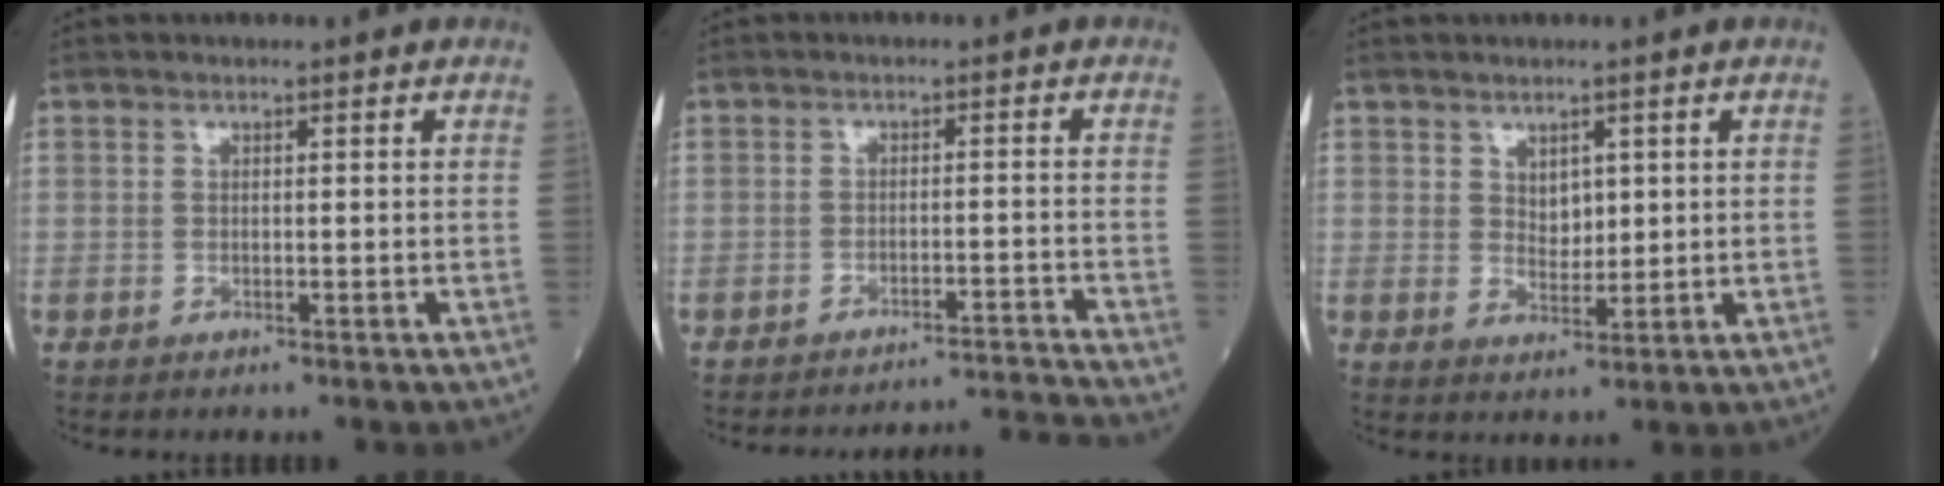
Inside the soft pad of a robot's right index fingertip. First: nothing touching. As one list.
[{"total": 7.2, "force": [-6.5, -3.0, -0.8], "torque": [0.013, -0.001, -0.100]}, {"total": 3.0, "force": [1.2, 1.9, 2.0], "torque": [-0.033, -0.001, 0.025]}]